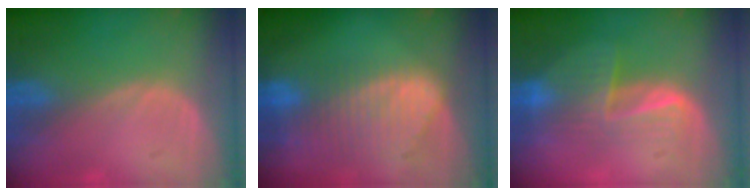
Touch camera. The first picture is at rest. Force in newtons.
{"total": 9.3, "press": 8.1, "slide": 4.4}
{"total": 6.5, "press": 6.2, "slide": 1.9}